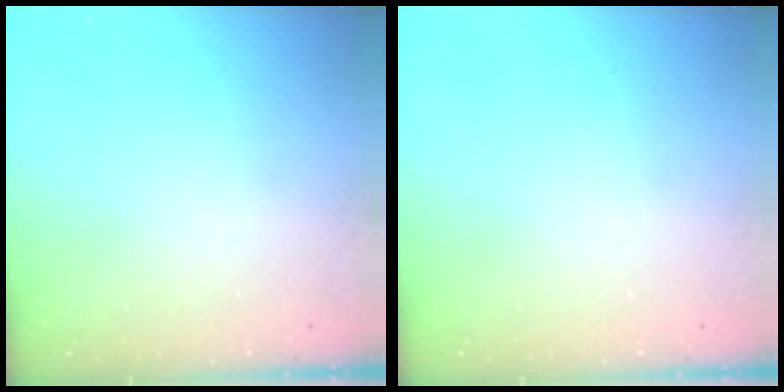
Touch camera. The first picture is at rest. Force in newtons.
{"total": 0.0}